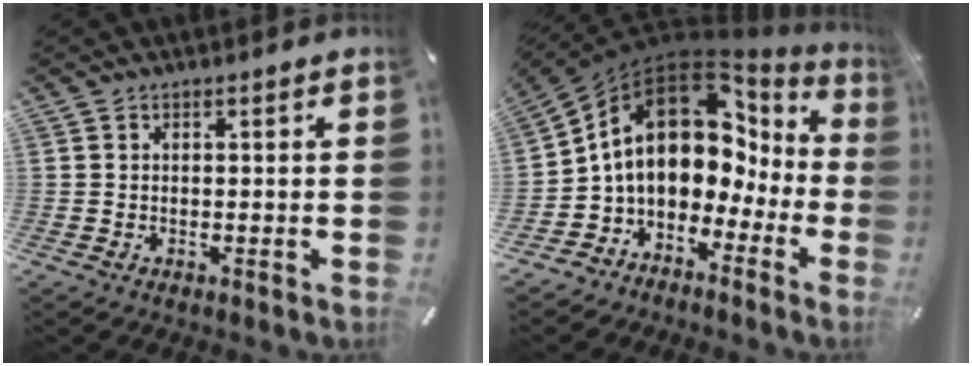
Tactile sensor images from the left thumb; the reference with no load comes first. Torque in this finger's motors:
{"motor_torque": [0.28, 2.70, 2.15, 0.62, 0.31]}